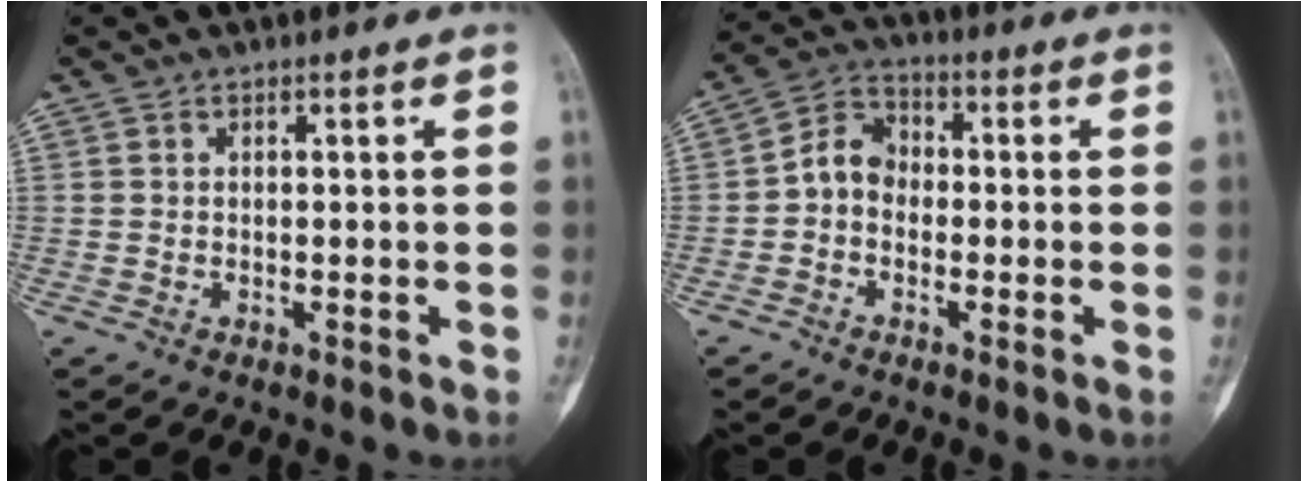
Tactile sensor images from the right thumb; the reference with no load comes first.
{"total": 6.2, "force": [-1.2, 4.9, 3.5], "torque": [-0.043, 0.026, -0.039]}